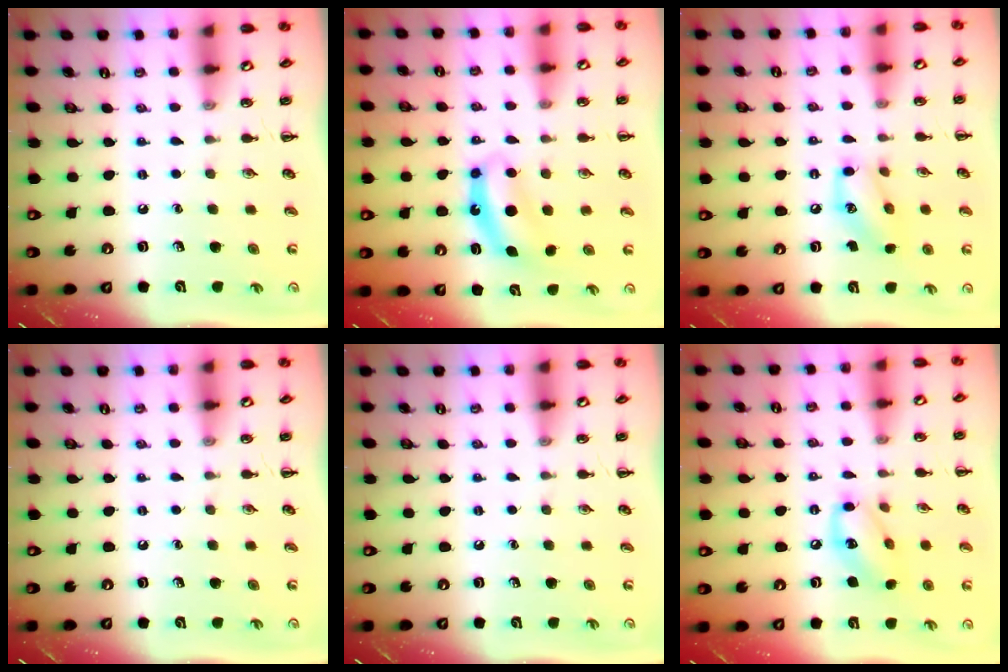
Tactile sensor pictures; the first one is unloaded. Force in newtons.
{"total": 7.1, "press": 7.1, "slide": 0.6}
{"total": 11.1, "press": 11.0, "slide": 1.4}
{"total": 0.0}
{"total": 0.0}
{"total": 12.0, "press": 11.9, "slide": 1.6}